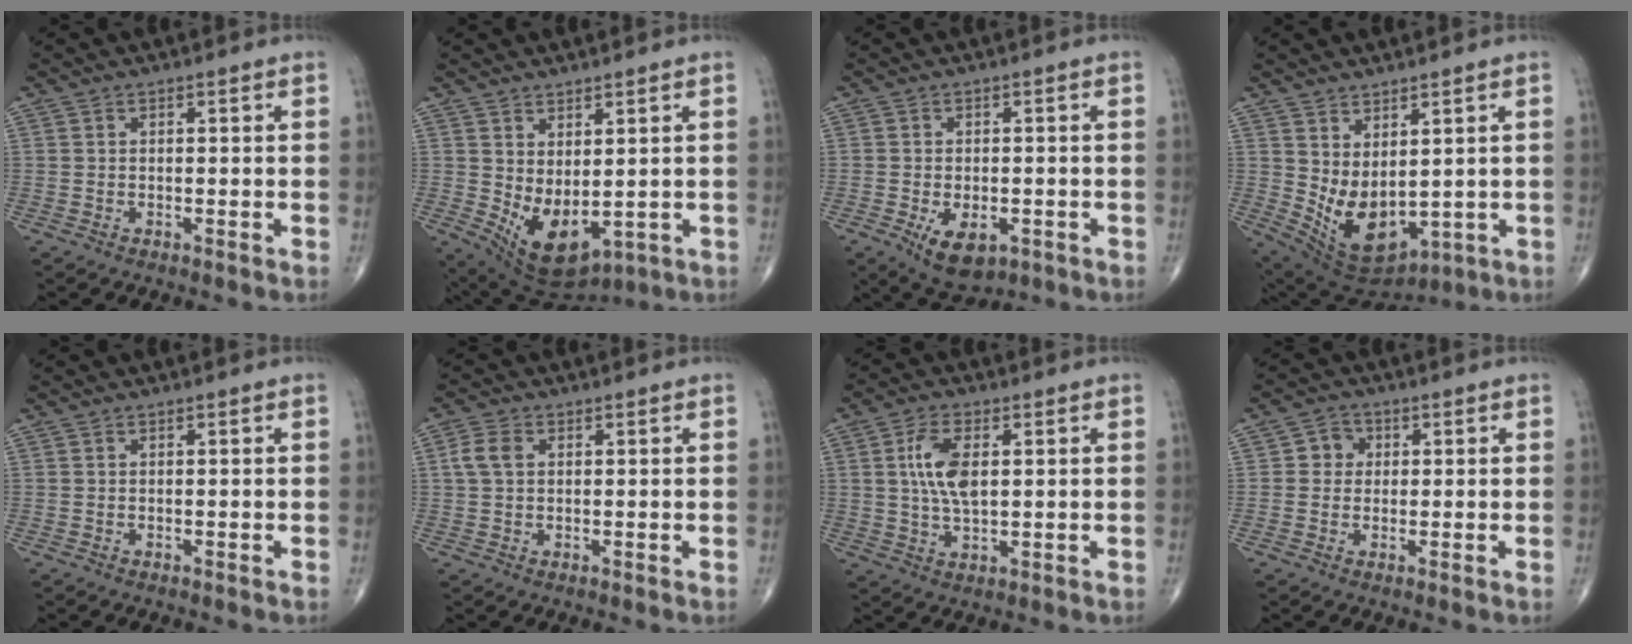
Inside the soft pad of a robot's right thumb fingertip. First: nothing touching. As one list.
[{"total": 10.2, "force": [-0.3, 5.5, 8.6], "torque": [-0.134, -0.016, 0.025]}, {"total": 7.4, "force": [-2.8, 4.1, 5.5], "torque": [-0.081, 0.000, -0.033]}, {"total": 11.6, "force": [1.2, 6.6, 9.5], "torque": [-0.151, -0.029, 0.055]}, {"total": 0.0}, {"total": 4.0, "force": [0.9, 2.8, 2.8], "torque": [-0.061, 0.008, 0.014]}, {"total": 8.1, "force": [1.6, 4.0, 6.9], "torque": [-0.137, -0.002, 0.031]}, {"total": 3.8, "force": [0.6, 3.5, 1.3], "torque": [0.005, 0.006, 0.001]}]